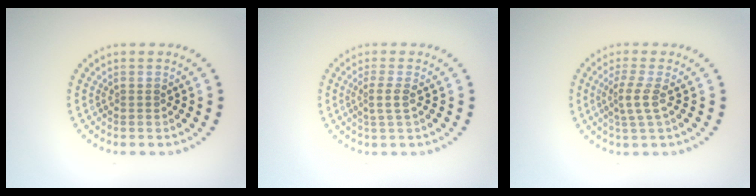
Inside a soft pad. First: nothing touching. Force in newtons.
{"total": 1.7, "press": 1.2, "slide": 1.2}
{"total": 2.3, "press": 1.7, "slide": 1.6}